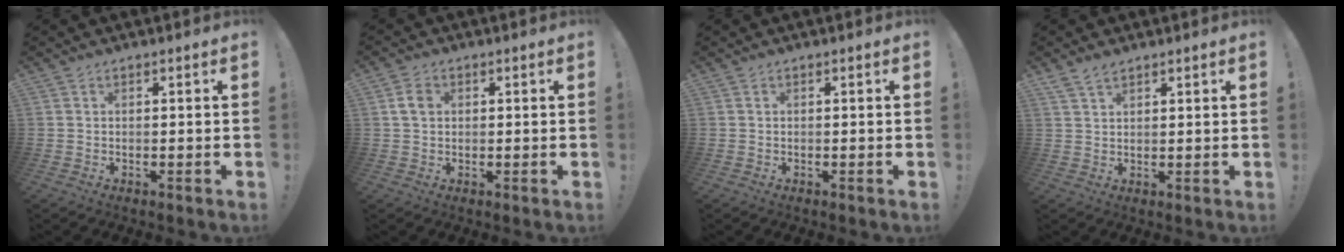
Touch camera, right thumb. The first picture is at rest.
{"total": 4.2, "force": [0.8, 3.0, 2.8], "torque": [-0.039, 0.003, 0.016]}
{"total": 0.0}
{"total": 3.5, "force": [2.9, 1.4, 1.5], "torque": [-0.024, -0.015, 0.054]}